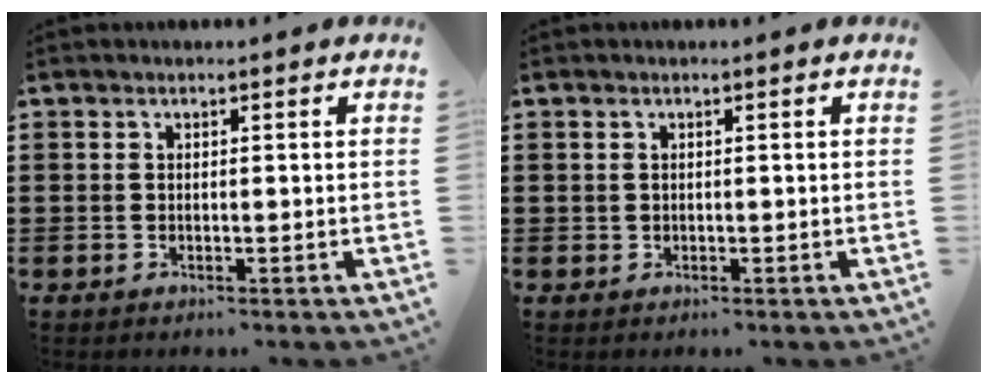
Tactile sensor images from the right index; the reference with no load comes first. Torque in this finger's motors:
{"motor_torque": [1.37, 0.77, 0.00, 0.00]}